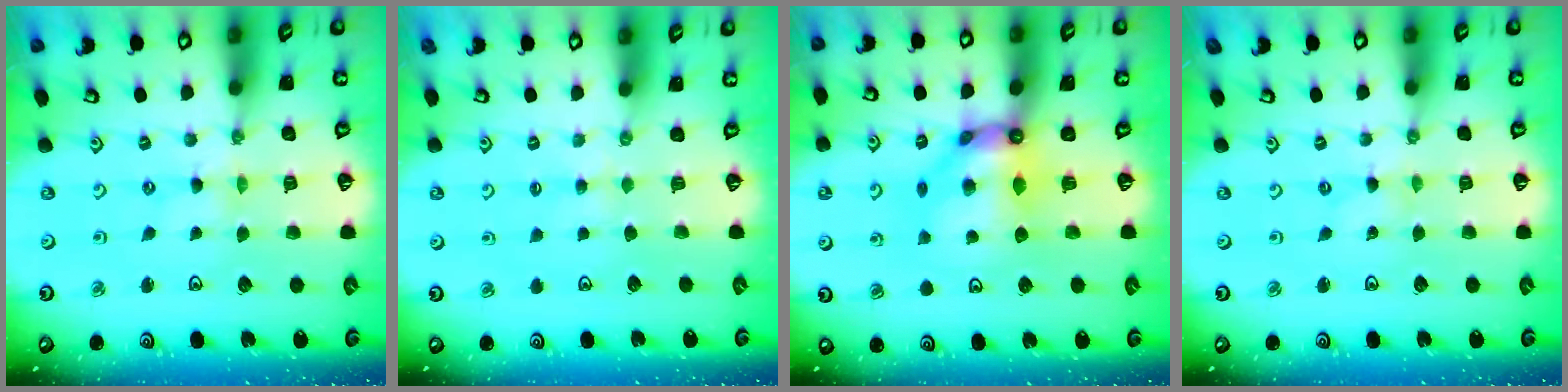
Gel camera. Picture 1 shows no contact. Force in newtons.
{"total": 2.7, "press": 2.7, "slide": 0.6}
{"total": 10.3, "press": 10.2, "slide": 1.3}
{"total": 0.0}